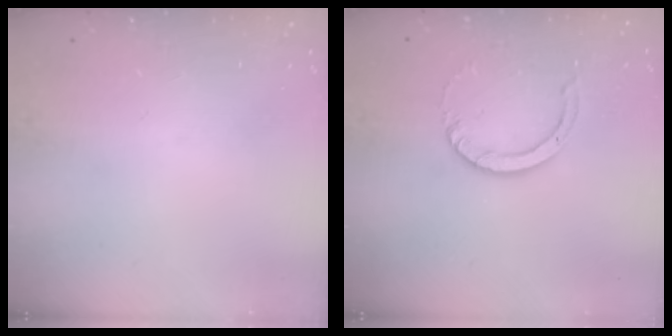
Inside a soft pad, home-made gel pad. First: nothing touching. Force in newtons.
{"total": 4.7, "press": 4.7, "slide": 0.4}